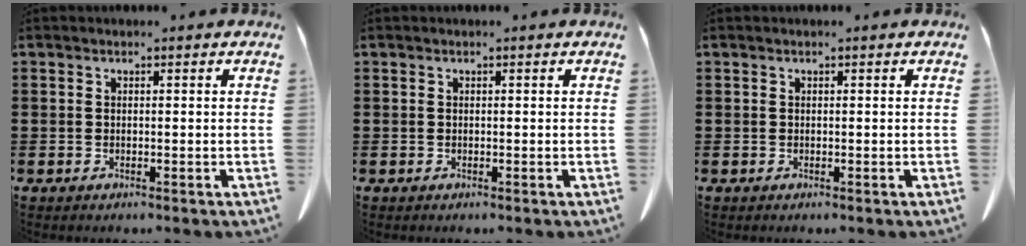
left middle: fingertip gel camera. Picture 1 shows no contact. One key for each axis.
{"total": 0.0}
{"total": 0.0}